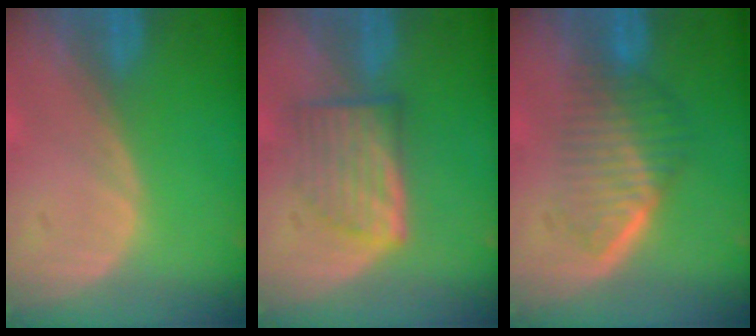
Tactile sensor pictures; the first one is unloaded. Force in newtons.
{"total": 6.2, "press": 5.9, "slide": 1.9}
{"total": 6.6, "press": 5.9, "slide": 3.1}